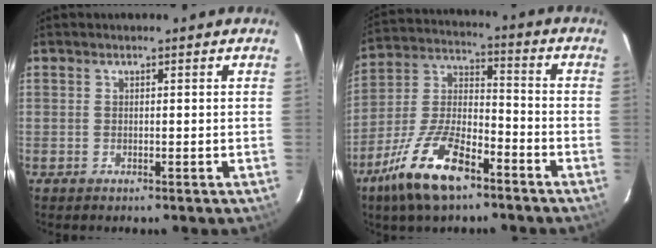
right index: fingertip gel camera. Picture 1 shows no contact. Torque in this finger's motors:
{"motor_torque": [1.39, -0.75, 0.87, 0.21]}